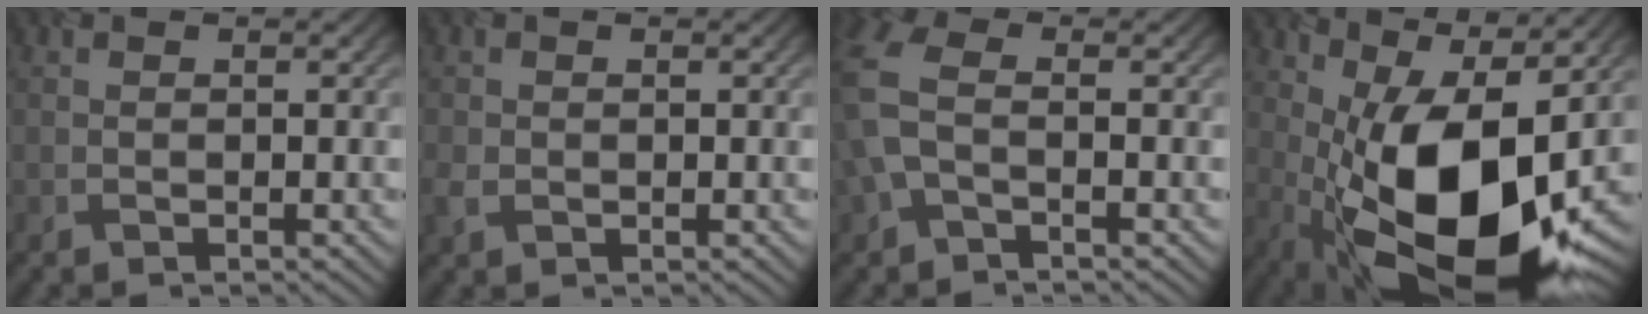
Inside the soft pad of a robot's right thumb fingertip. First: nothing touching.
{"total": 1.8, "force": [-0.5, 1.5, 0.8], "torque": [-0.025, -0.007, -0.012]}
{"total": 6.5, "force": [-0.7, 3.9, 5.1], "torque": [-0.145, 0.004, -0.029]}
{"total": 18.7, "force": [-1.8, 8.5, 16.6], "torque": [-0.288, -0.023, -0.018]}